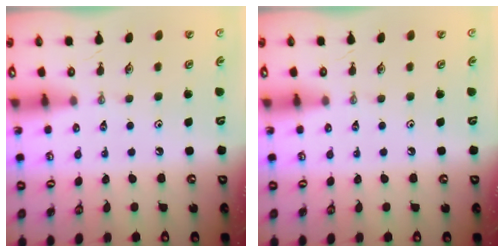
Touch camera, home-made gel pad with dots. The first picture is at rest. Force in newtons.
{"total": 0.0}